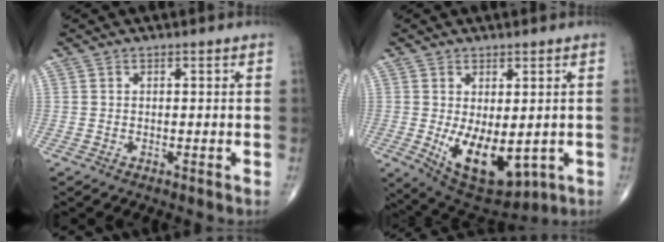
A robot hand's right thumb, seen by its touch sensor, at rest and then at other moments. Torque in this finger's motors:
{"motor_torque": [1.59, 1.40, 0.68, -0.60, 0.38]}